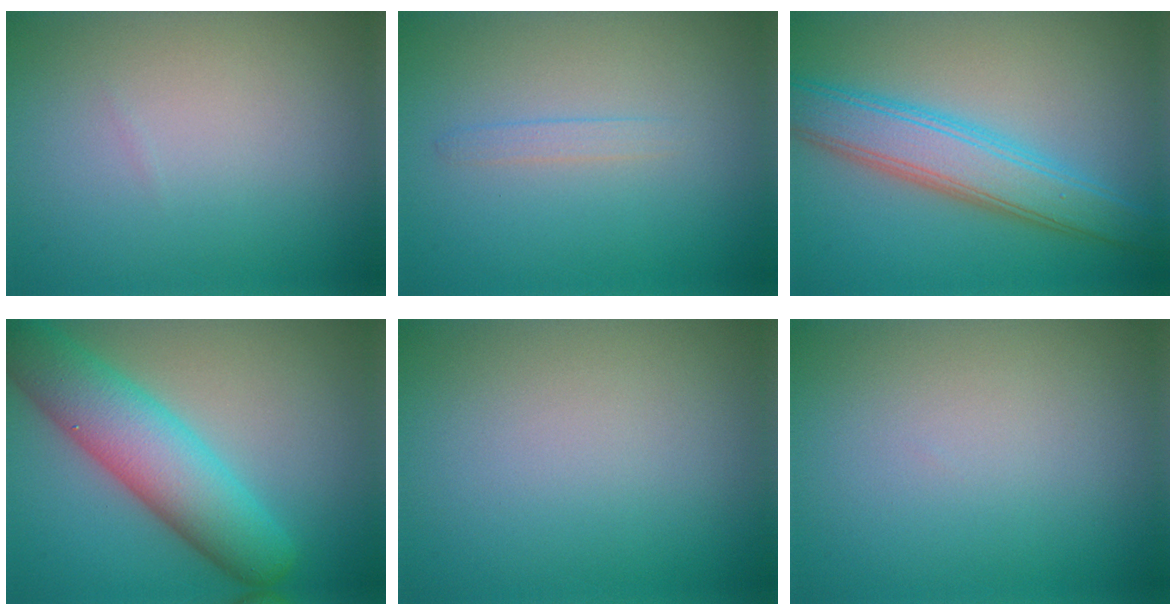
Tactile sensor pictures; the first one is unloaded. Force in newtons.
{"total": 0.9, "press": 0.9, "slide": 0.1}
{"total": 5.8, "press": 5.8, "slide": 0.1}
{"total": 8.1, "press": 8.1, "slide": 0.5}
{"total": 0.0}
{"total": 0.0}